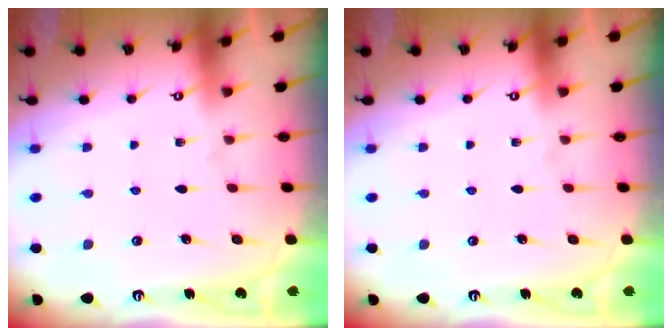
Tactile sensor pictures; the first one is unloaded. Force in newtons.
{"total": 0.0}